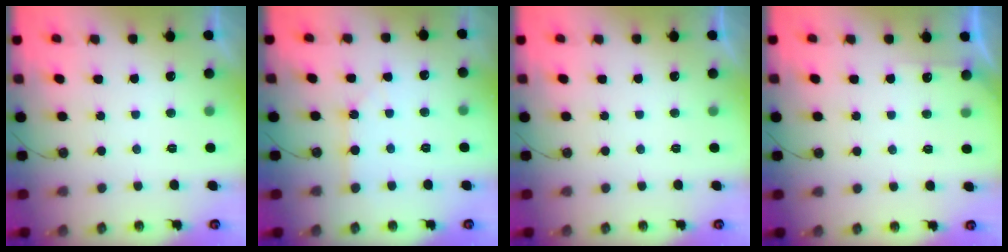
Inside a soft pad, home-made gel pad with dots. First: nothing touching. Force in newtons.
{"total": 1.8, "press": 1.8, "slide": 0.1}
{"total": 0.0}
{"total": 3.1, "press": 3.1, "slide": 0.4}